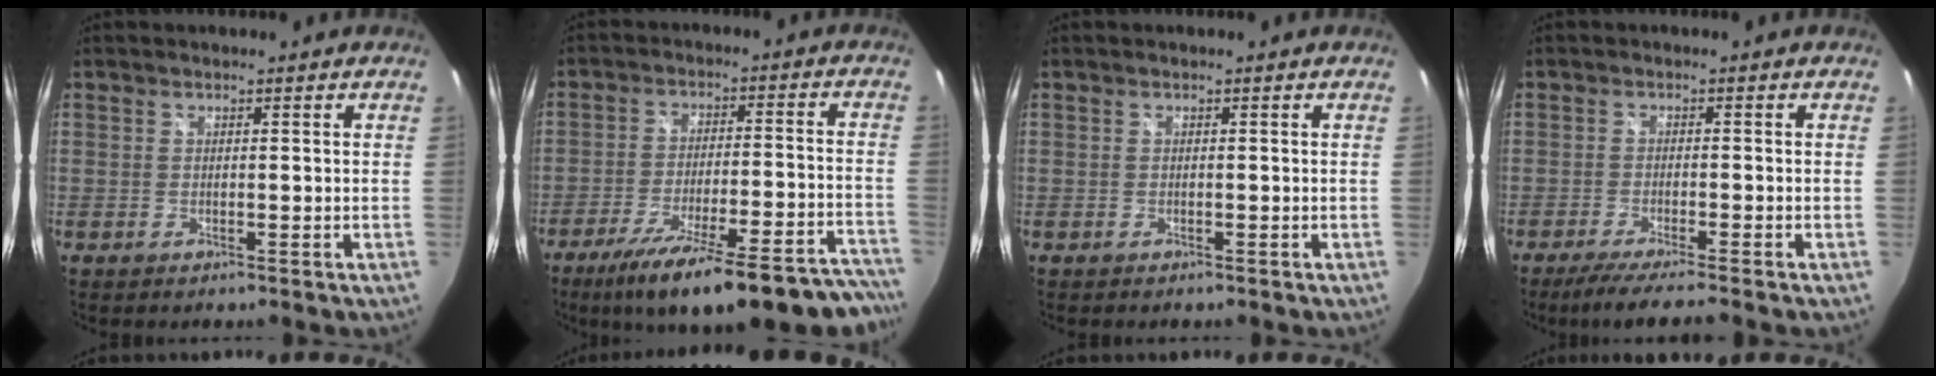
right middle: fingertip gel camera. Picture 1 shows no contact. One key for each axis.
{"total": 26.5, "fx": -22.4, "fy": 4.7, "fz": 13.3, "tx": -0.203, "ty": -0.037, "tz": -0.310}
{"total": 0.0}
{"total": 6.4, "fx": -5.5, "fy": -1.0, "fz": 3.2, "tx": -0.068, "ty": -0.022, "tz": -0.092}